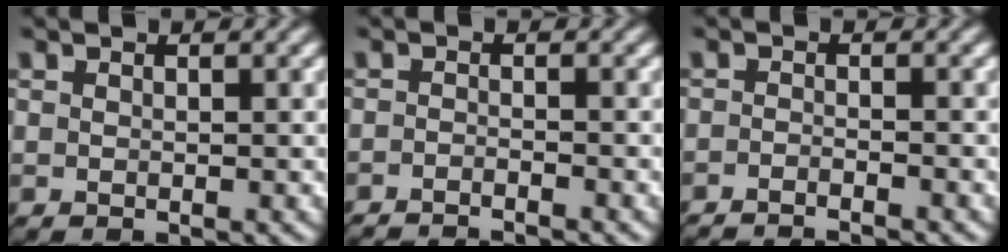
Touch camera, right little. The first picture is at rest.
{"total": 2.6, "force": [-2.6, -0.3, -0.1], "torque": [0.005, -0.012, -0.041]}
{"total": 2.7, "force": [-2.7, -0.3, 0.2], "torque": [0.001, -0.010, -0.043]}